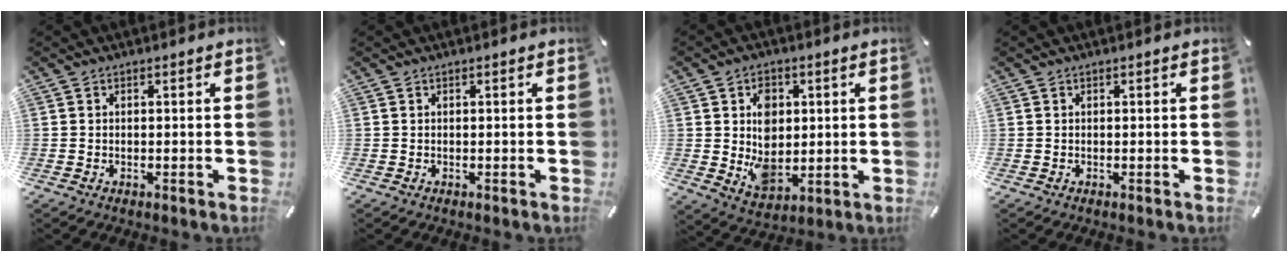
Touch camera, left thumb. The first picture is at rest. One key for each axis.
{"total": 0.0}
{"total": 8.6, "fx": 1.5, "fy": 7.0, "fz": 4.8, "tx": -0.063, "ty": 0.001, "tz": 0.030}
{"total": 0.0}